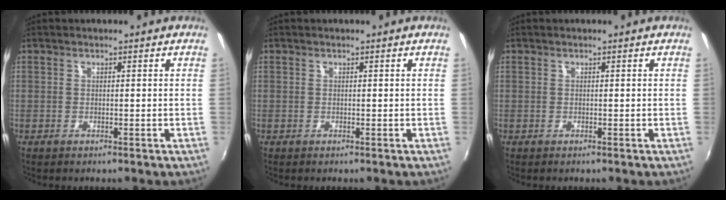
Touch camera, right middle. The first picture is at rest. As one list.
[{"total": 0.0}, {"total": 0.0}]